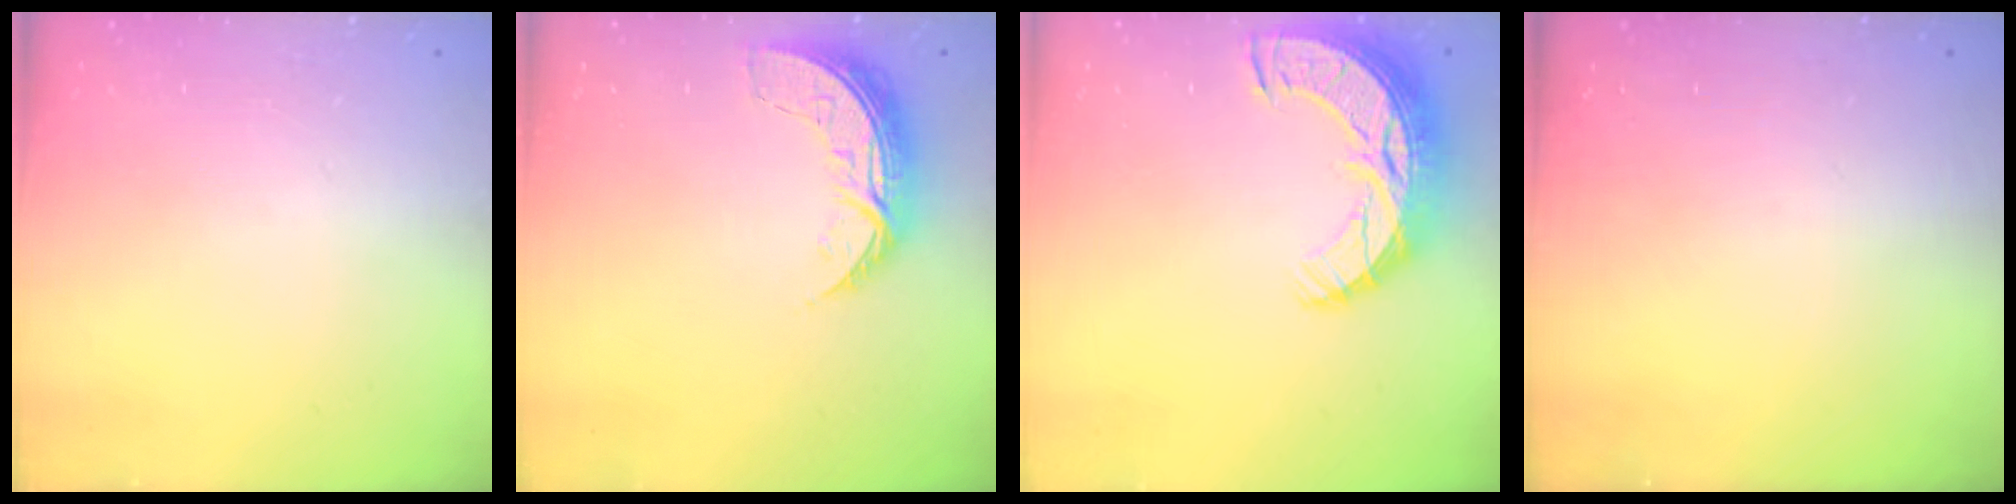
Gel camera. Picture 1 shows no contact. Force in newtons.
{"total": 8.1, "press": 8.0, "slide": 0.8}
{"total": 15.2, "press": 15.2, "slide": 1.0}
{"total": 0.0}